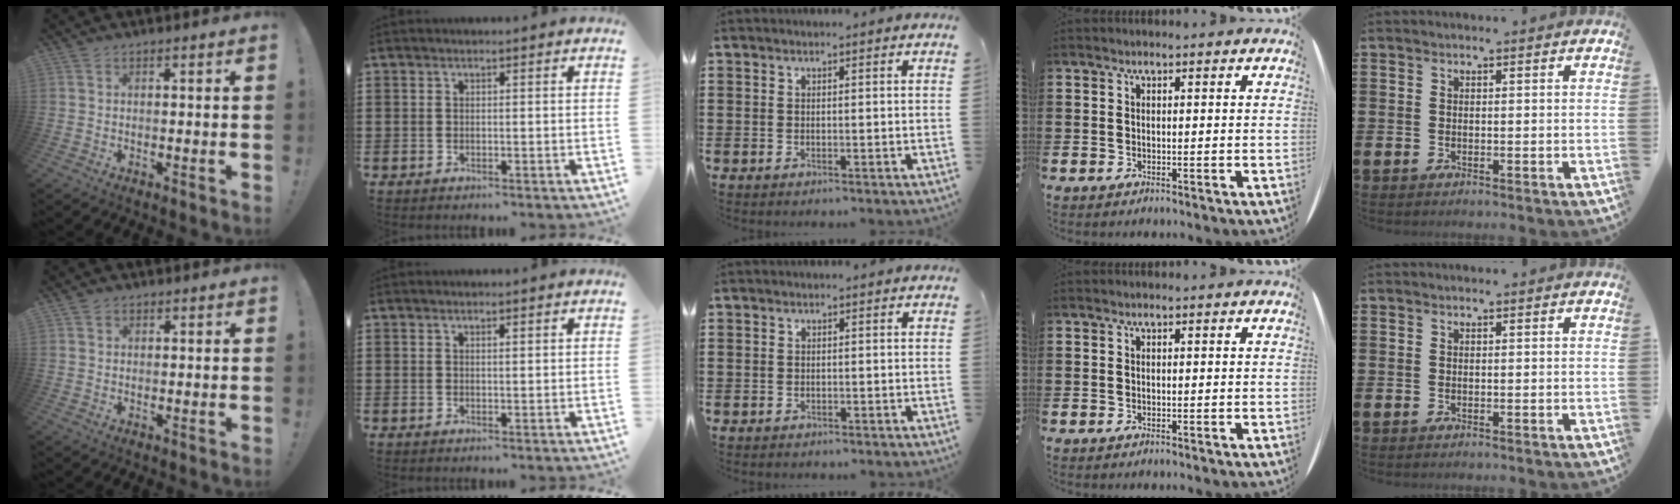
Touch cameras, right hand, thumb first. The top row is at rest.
{"thumb": {"total": 1.2, "force": [0.6, 1.0, 0.1], "torque": [0.006, -0.002, 0.010]}, "index": {"total": 0.7, "force": [0.3, 0.2, 0.6], "torque": [-0.012, 0.003, 0.005]}, "middle": {"total": 0.6, "force": [-0.5, 0.4, -0.1], "torque": [0.001, 0.003, -0.013]}}